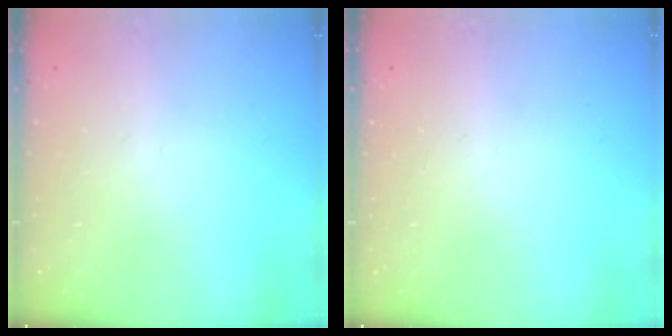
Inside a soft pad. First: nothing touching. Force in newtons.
{"total": 0.0}